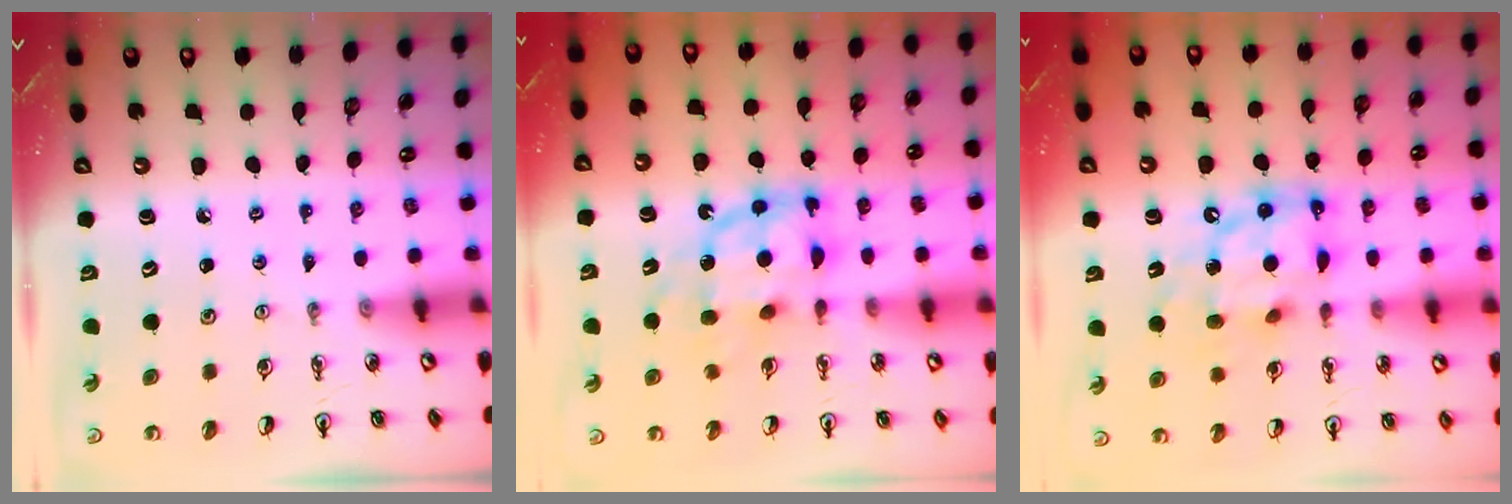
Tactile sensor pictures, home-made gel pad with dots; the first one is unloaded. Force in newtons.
{"total": 11.9, "press": 11.8, "slide": 1.4}
{"total": 13.3, "press": 13.3, "slide": 1.1}